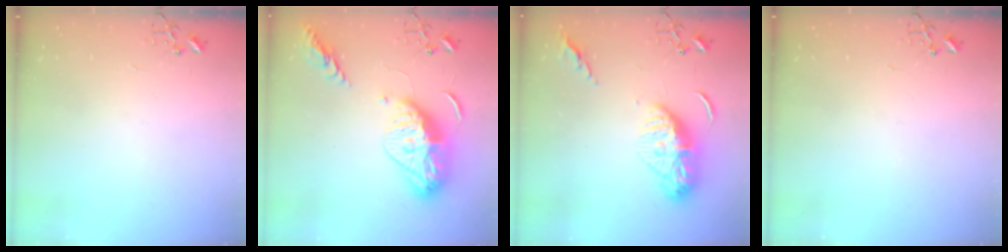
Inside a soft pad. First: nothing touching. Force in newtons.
{"total": 16.9, "press": 16.8, "slide": 1.6}
{"total": 13.3, "press": 13.2, "slide": 1.3}
{"total": 0.0}